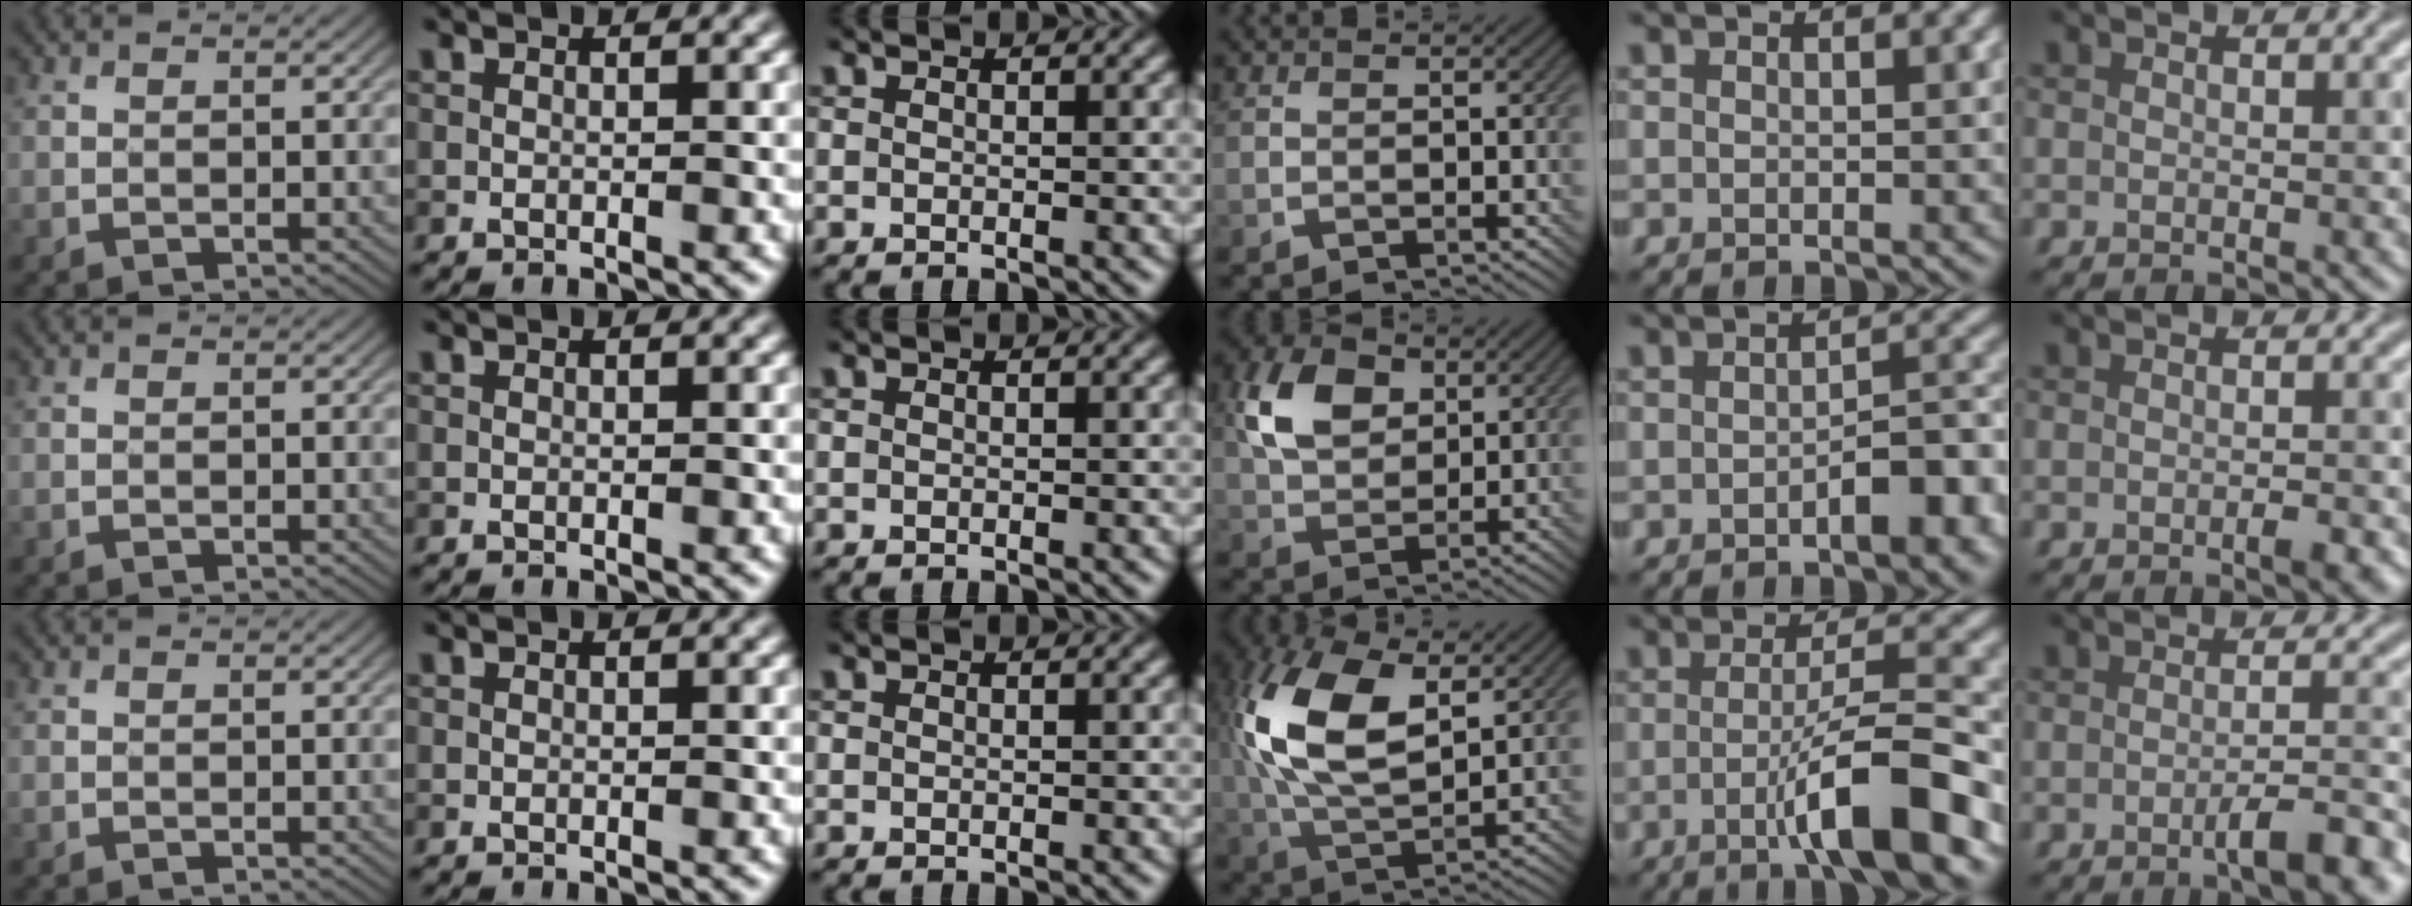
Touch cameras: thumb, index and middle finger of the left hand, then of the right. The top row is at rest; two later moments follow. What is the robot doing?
{"motion": "insert", "object": "bottle cap"}